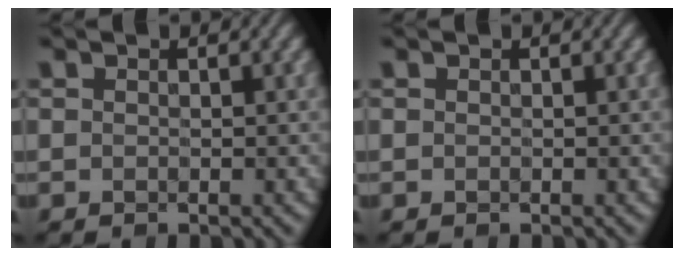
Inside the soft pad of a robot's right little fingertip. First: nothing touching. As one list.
[{"total": 0.0}]